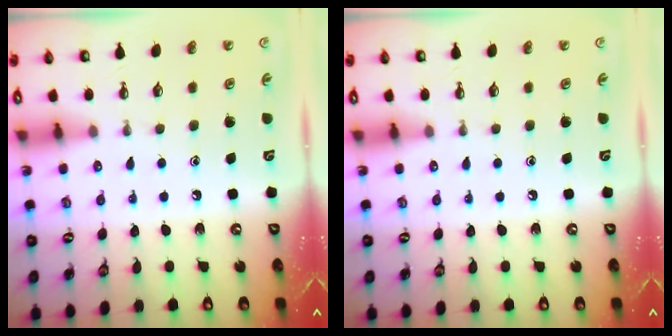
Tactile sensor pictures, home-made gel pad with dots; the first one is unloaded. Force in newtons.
{"total": 0.0}